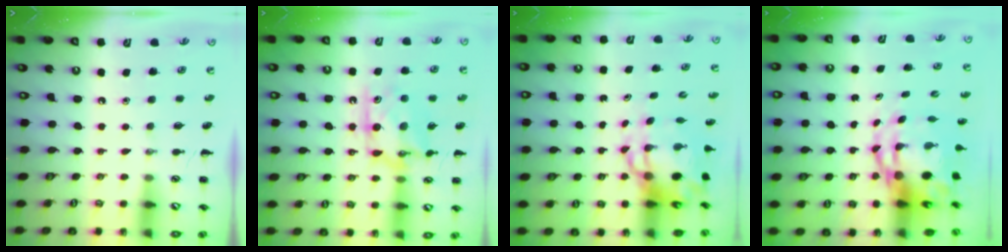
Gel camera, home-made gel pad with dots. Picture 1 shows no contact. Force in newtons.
{"total": 12.5, "press": 12.5, "slide": 0.4}
{"total": 9.3, "press": 8.9, "slide": 2.7}
{"total": 9.2, "press": 8.8, "slide": 2.6}